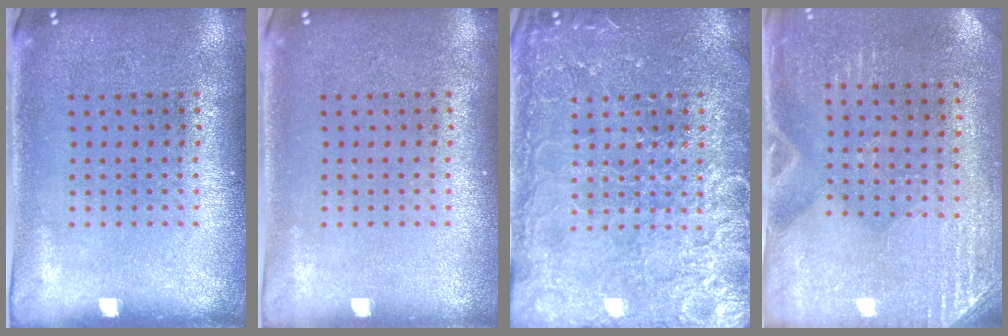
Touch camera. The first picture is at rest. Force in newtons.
{"total": 0.0}
{"total": 4.0, "press": 4.0, "slide": 0.5}
{"total": 2.8, "press": 2.5, "slide": 1.3}